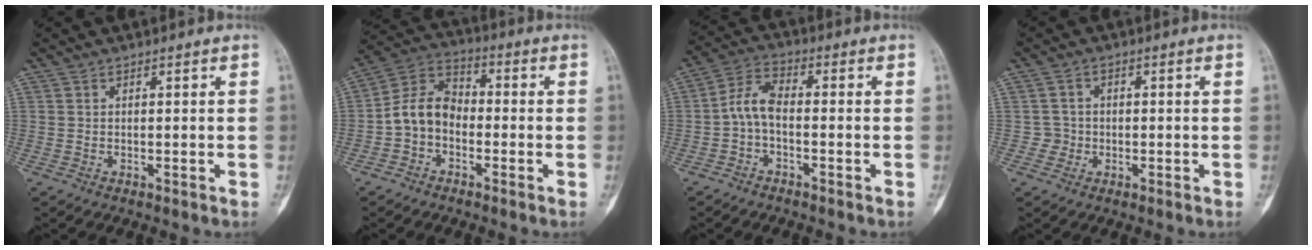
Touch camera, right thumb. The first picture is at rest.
{"total": 8.9, "force": [-2.2, 6.7, 5.4], "torque": [-0.087, 0.039, -0.057]}
{"total": 5.7, "force": [-1.4, 2.9, 4.7], "torque": [-0.096, 0.028, -0.039]}
{"total": 2.8, "force": [-0.6, 2.7, 0.1], "torque": [0.017, 0.010, -0.016]}